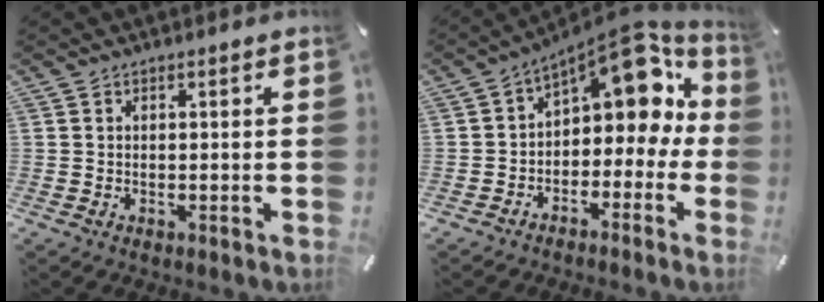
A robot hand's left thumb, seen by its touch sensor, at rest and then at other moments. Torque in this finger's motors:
{"motor_torque": [0.35, 1.01, 0.17, -0.01, 0.16]}